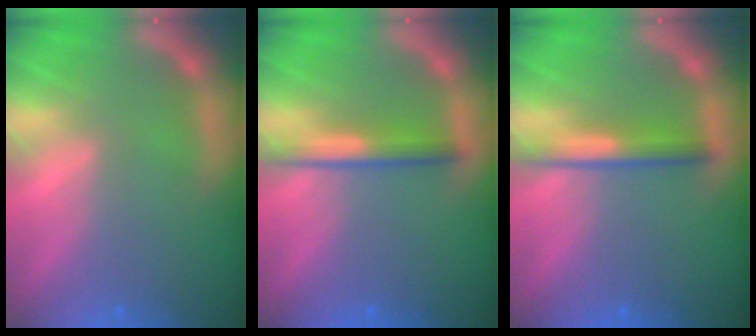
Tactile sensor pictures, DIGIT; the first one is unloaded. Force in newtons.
{"total": 3.0}
{"total": 3.0}